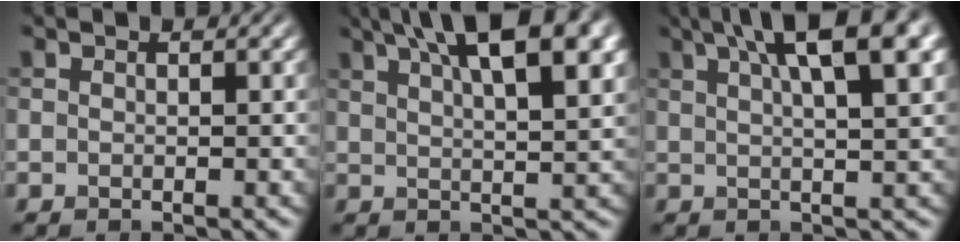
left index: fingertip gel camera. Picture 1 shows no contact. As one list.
[{"total": 11.1, "force": [6.0, 3.6, 8.5], "torque": [-0.099, 0.037, 0.078]}, {"total": 9.9, "force": [5.0, 2.8, 8.0], "torque": [-0.076, 0.037, 0.059]}]